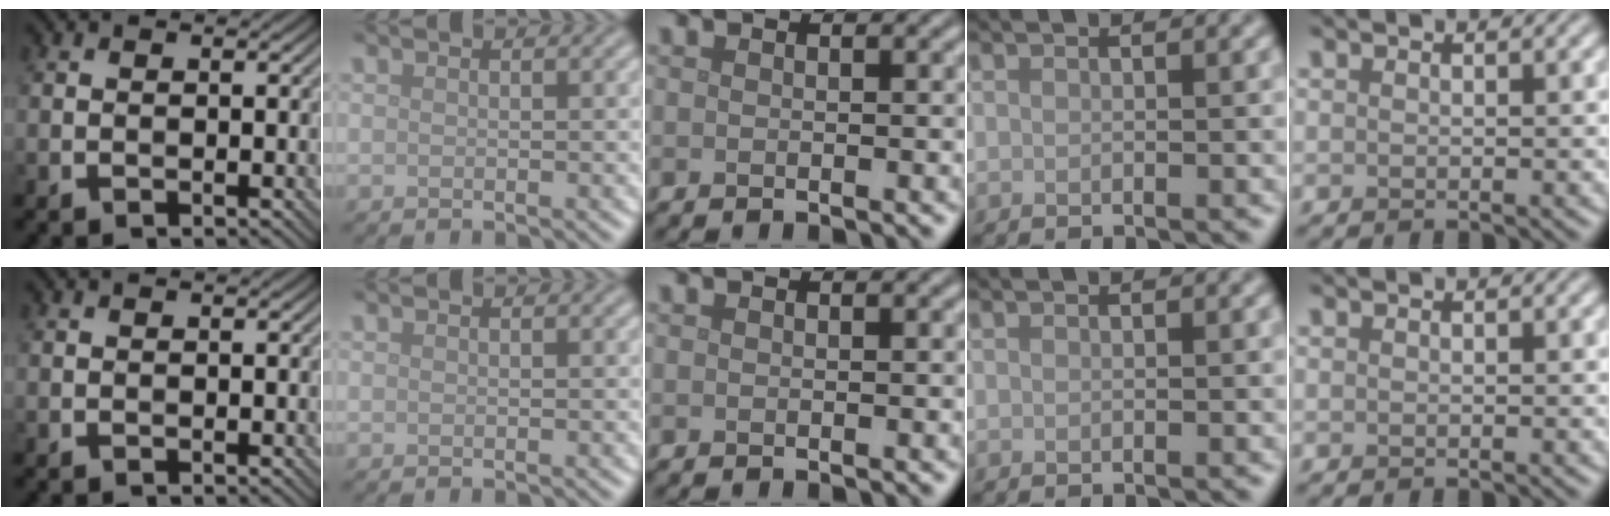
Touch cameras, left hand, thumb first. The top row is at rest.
{}